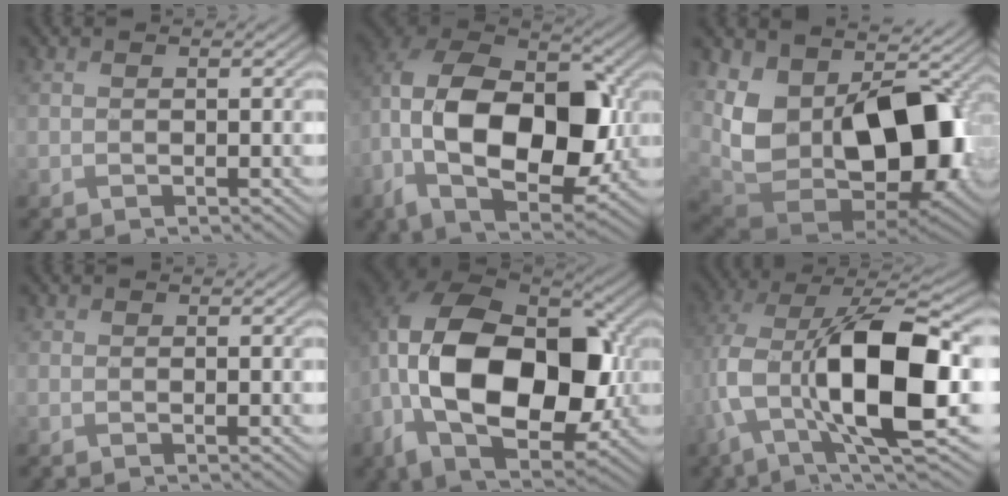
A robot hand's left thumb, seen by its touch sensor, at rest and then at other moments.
{"total": 17.8, "force": [-2.7, 11.0, 13.7], "torque": [-0.273, -0.019, -0.046]}
{"total": 17.4, "force": [2.0, 11.5, 12.9], "torque": [-0.270, -0.022, 0.050]}
{"total": 0.6, "force": [0.1, 0.3, 0.5], "torque": [-0.008, -0.003, 0.000]}
{"total": 19.7, "force": [-2.1, 12.6, 14.9], "torque": [-0.314, -0.020, -0.026]}
{"total": 17.0, "force": [-1.2, 7.7, 15.1], "torque": [-0.303, -0.003, -0.020]}